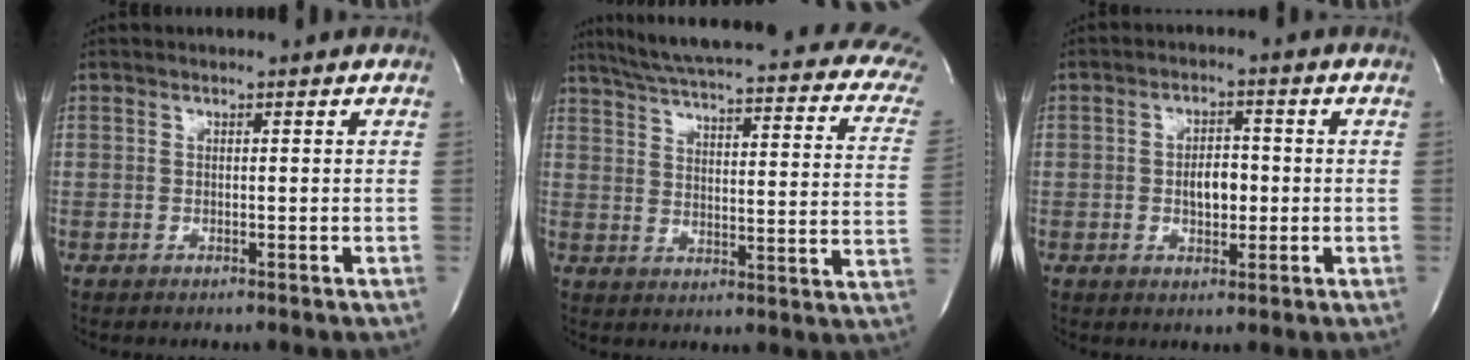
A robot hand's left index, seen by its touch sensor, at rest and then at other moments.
{"total": 23.3, "force": [18.0, 3.8, 14.3], "torque": [-0.206, -0.020, 0.208]}
{"total": 4.3, "force": [-0.4, 2.3, 3.6], "torque": [-0.058, 0.003, -0.004]}